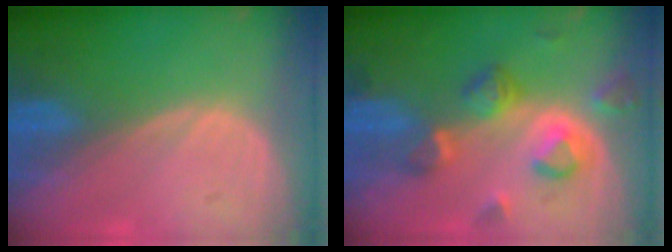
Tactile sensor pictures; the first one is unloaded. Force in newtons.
{"total": 8.0, "press": 7.2, "slide": 3.5}